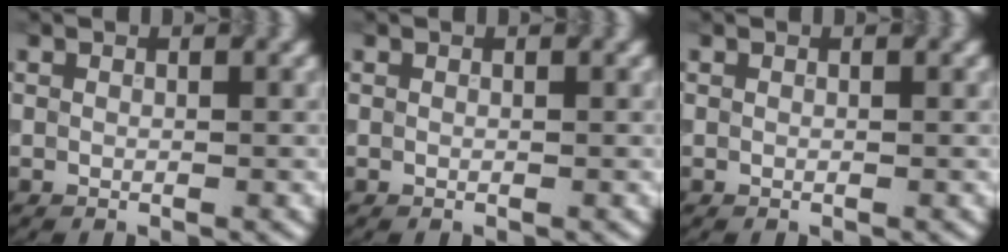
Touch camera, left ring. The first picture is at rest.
{"total": 0.0}
{"total": 0.0}